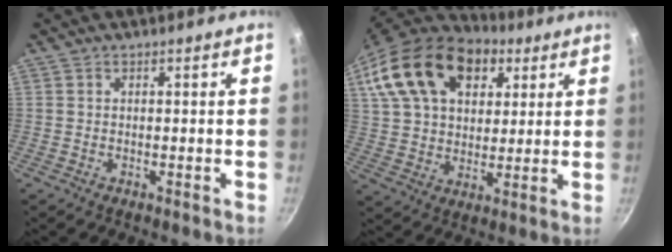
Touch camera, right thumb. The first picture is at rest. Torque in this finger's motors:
{"motor_torque": [-0.95, 3.31, 0.95, -0.66, 0.44]}